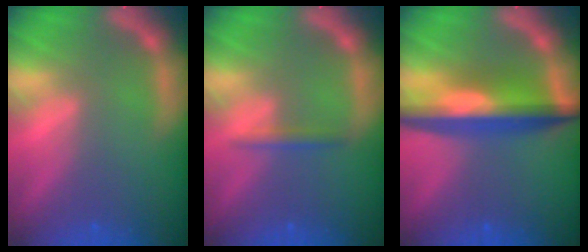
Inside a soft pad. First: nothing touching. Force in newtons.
{"total": 1.4}
{"total": 8.1}